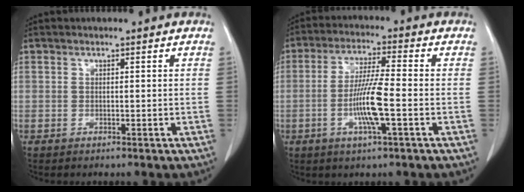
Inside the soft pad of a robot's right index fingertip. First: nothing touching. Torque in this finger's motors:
{"motor_torque": [0.26, -0.10, 0.20, 0.09]}